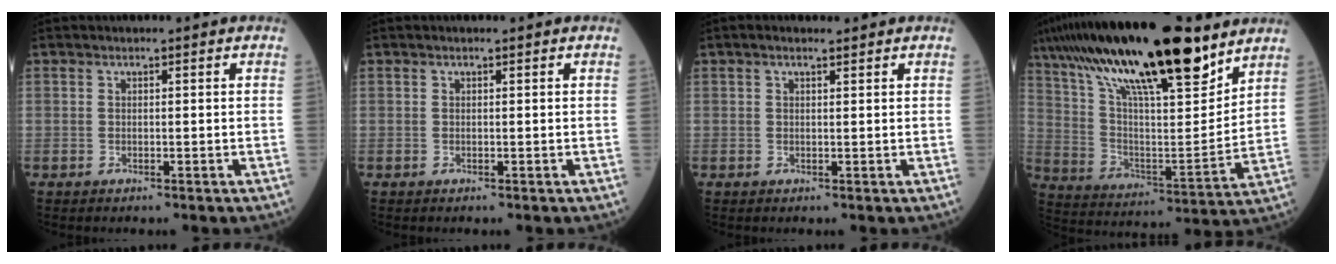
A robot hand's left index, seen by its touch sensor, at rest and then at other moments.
{"total": 0.0}
{"total": 1.5, "force": [1.1, 0.4, 1.0], "torque": [-0.024, 0.011, 0.017]}
{"total": 25.8, "force": [17.6, 5.1, 18.1], "torque": [-0.328, 0.021, 0.305]}